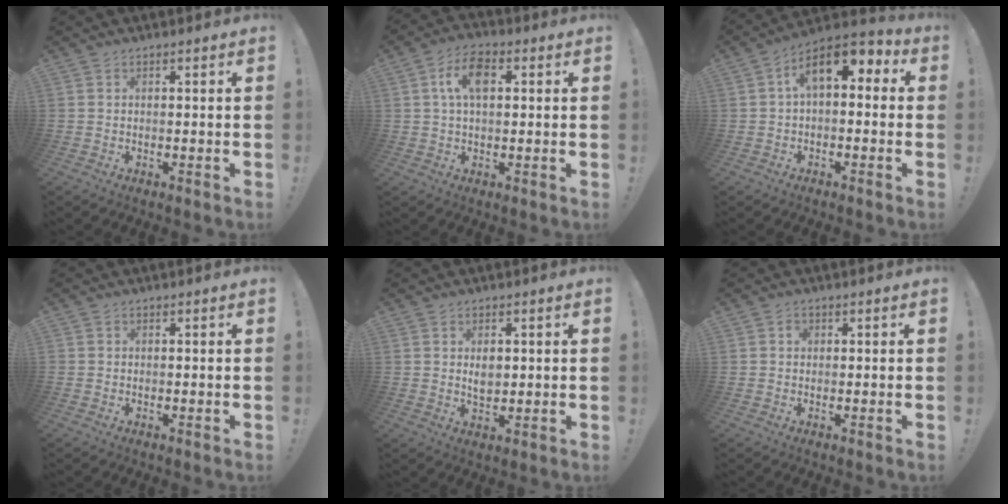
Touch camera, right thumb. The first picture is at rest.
{"total": 8.8, "force": [2.0, 5.1, 6.8], "torque": [-0.107, 0.010, 0.037]}
{"total": 10.2, "force": [3.1, 5.0, 8.4], "torque": [-0.129, -0.006, 0.058]}
{"total": 0.7, "force": [-0.3, 0.6, 0.1], "torque": [-0.006, 0.005, -0.003]}
{"total": 4.0, "force": [0.7, 2.8, 2.8], "torque": [-0.043, 0.001, 0.010]}
{"total": 1.3, "force": [0.1, 1.2, 0.5], "torque": [-0.001, 0.000, -0.001]}